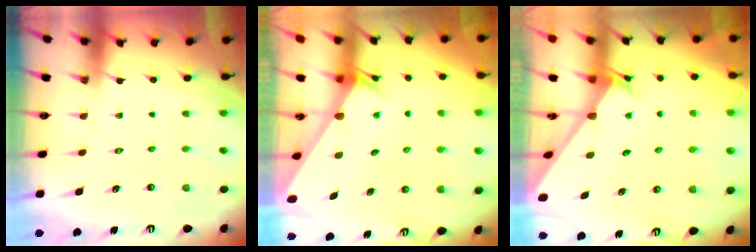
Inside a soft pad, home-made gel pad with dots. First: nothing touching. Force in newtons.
{"total": 2.6, "press": 2.6, "slide": 0.1}
{"total": 2.7, "press": 2.7, "slide": 0.2}